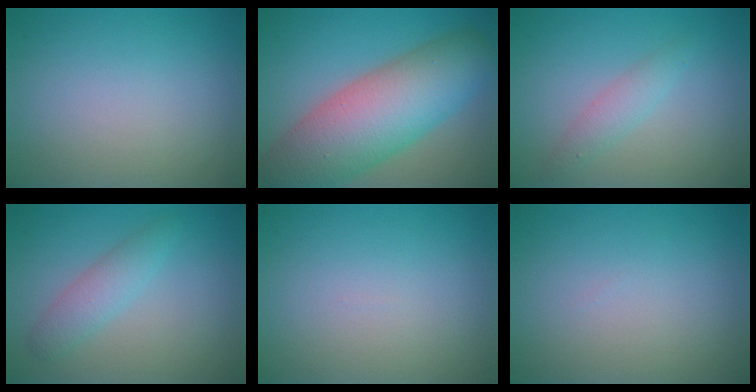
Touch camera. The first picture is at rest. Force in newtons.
{"total": 11.7, "press": 11.7, "slide": 0.5}
{"total": 1.7, "press": 1.7, "slide": 0.0}
{"total": 2.4, "press": 2.4, "slide": 0.1}
{"total": 0.0}
{"total": 0.0}